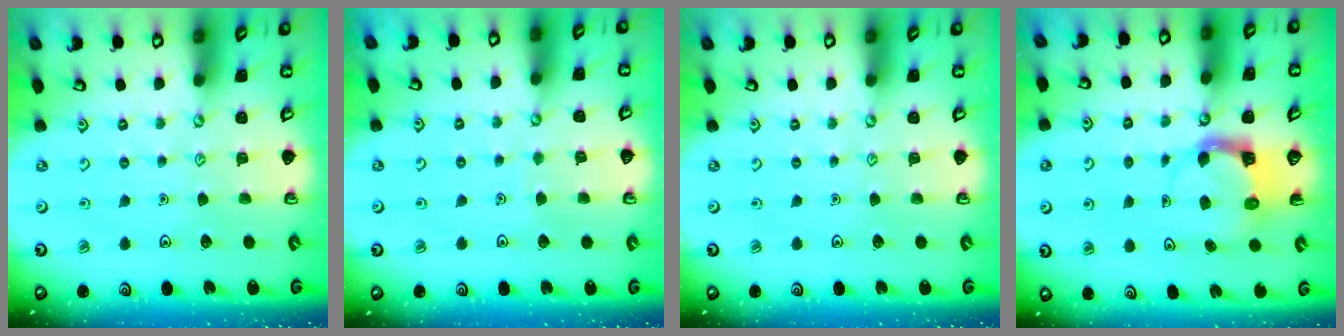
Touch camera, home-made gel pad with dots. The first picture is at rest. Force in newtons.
{"total": 1.7, "press": 1.7, "slide": 0.1}
{"total": 0.0}
{"total": 4.0, "press": 3.9, "slide": 0.4}